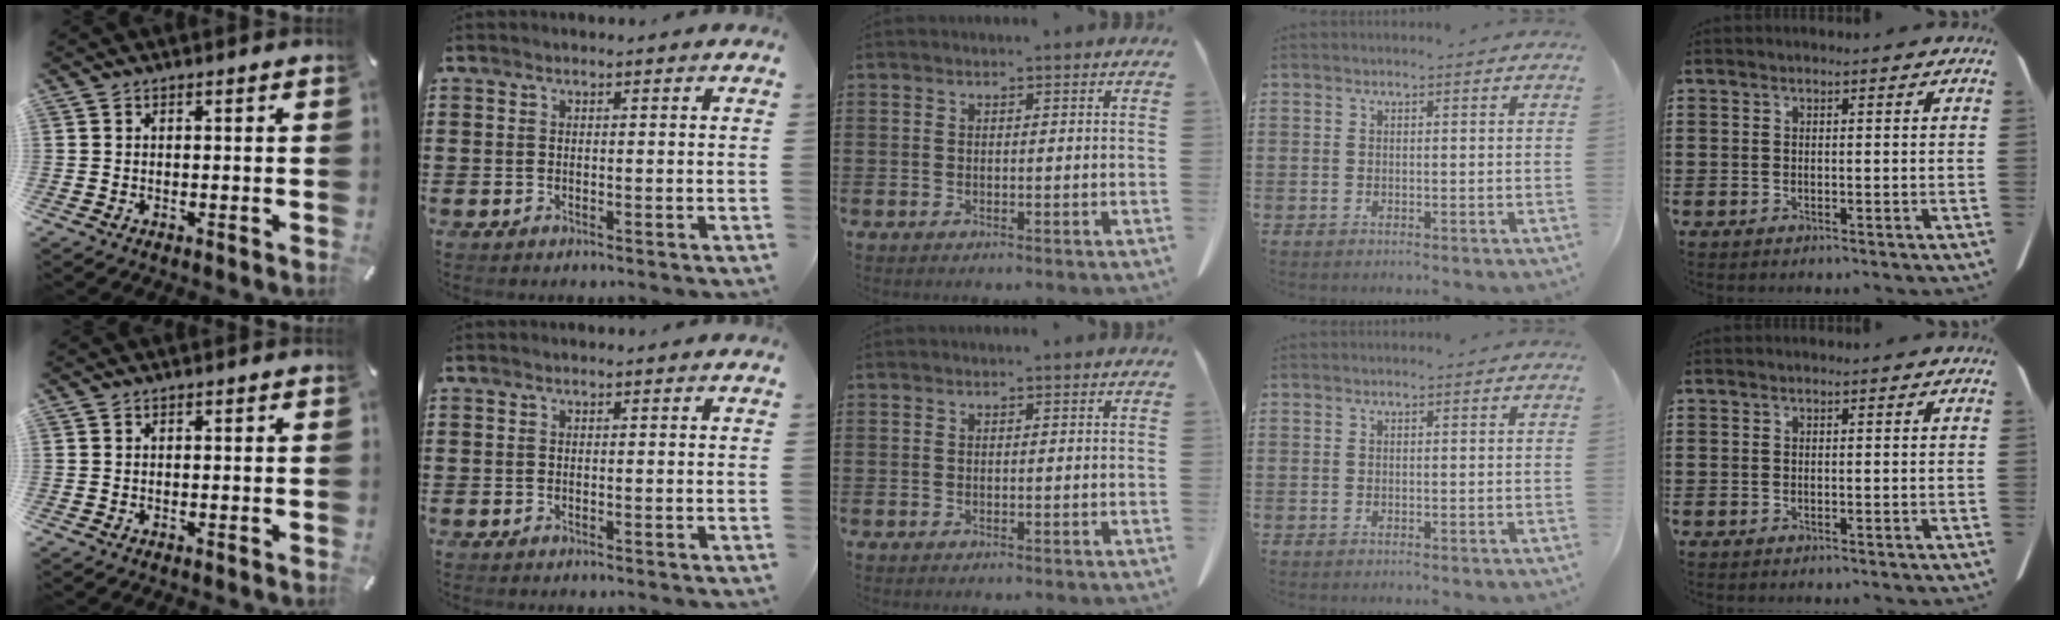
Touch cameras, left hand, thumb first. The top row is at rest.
{}